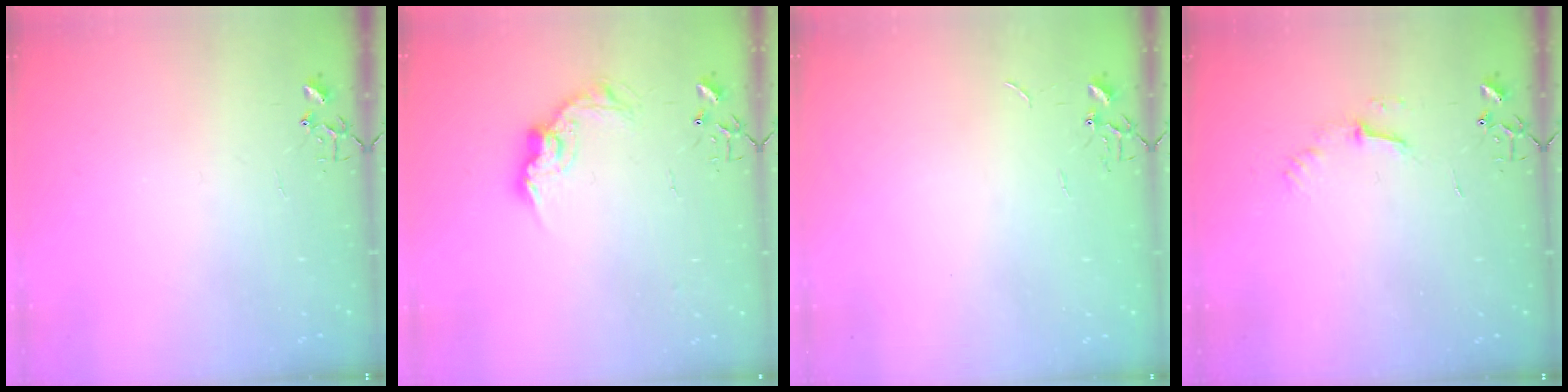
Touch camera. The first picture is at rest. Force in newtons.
{"total": 11.5, "press": 11.5, "slide": 0.5}
{"total": 0.8, "press": 0.8, "slide": 0.2}
{"total": 5.8, "press": 5.8, "slide": 0.6}